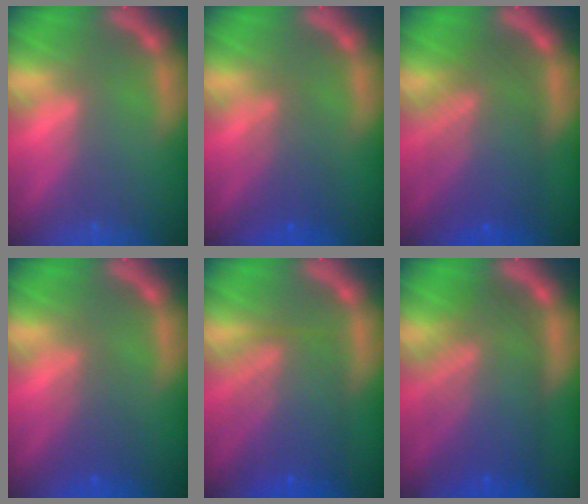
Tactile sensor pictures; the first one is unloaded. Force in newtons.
{"total": 3.5}
{"total": 8.5}
{"total": 3.0}
{"total": 7.6}
{"total": 9.6}